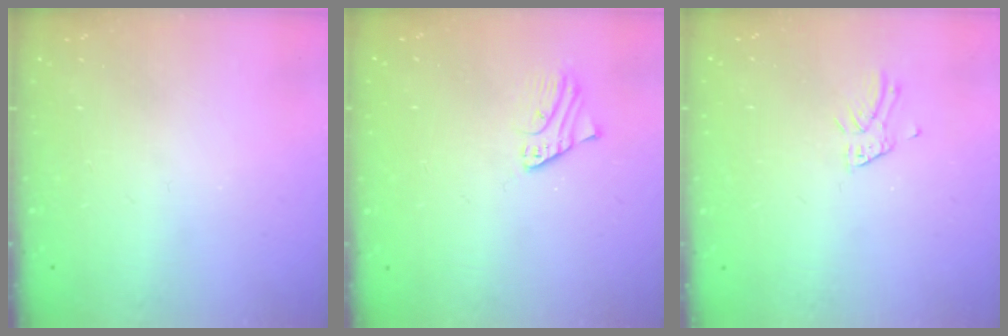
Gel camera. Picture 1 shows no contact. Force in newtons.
{"total": 1.9, "press": 1.9, "slide": 0.1}
{"total": 2.8, "press": 2.8, "slide": 0.1}